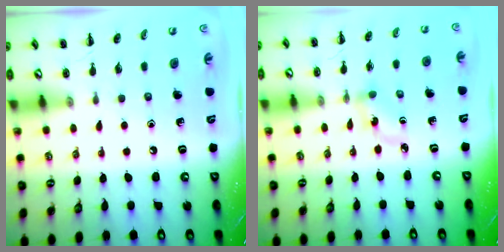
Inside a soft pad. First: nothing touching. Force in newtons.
{"total": 3.5, "press": 3.3, "slide": 1.0}